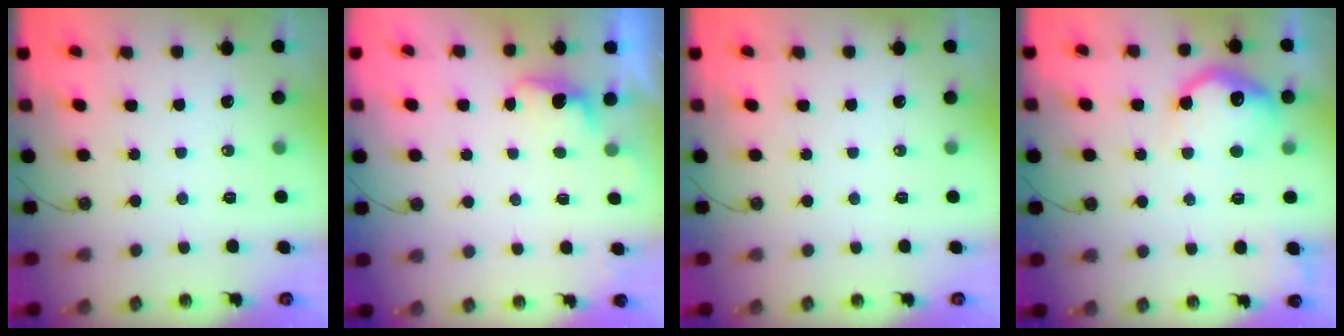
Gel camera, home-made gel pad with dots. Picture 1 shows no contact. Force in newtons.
{"total": 1.2, "press": 1.0, "slide": 0.8}
{"total": 0.0}
{"total": 14.8, "press": 14.7, "slide": 0.9}